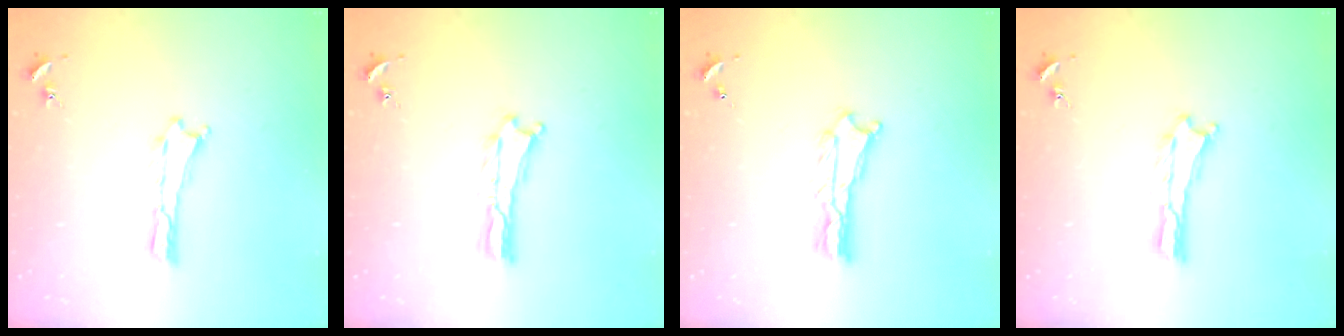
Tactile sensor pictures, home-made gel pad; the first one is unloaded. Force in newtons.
{"total": 0.0}
{"total": 2.4, "press": 2.4, "slide": 0.2}
{"total": 0.0}